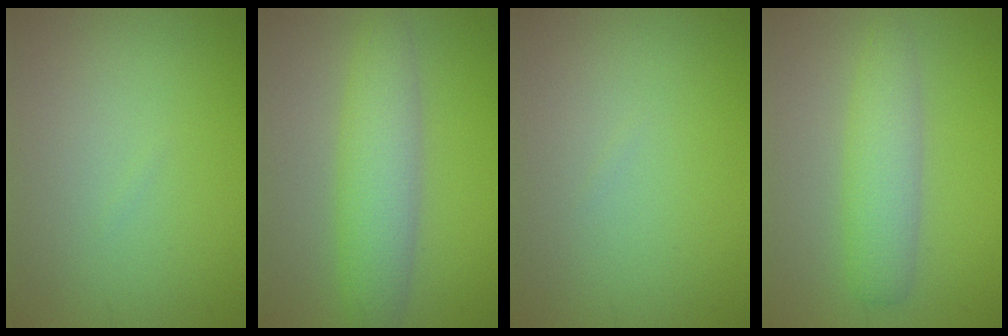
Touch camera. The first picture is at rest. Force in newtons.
{"total": 4.7, "press": 4.7, "slide": 0.1}
{"total": 0.0}
{"total": 3.6, "press": 3.6, "slide": 0.2}